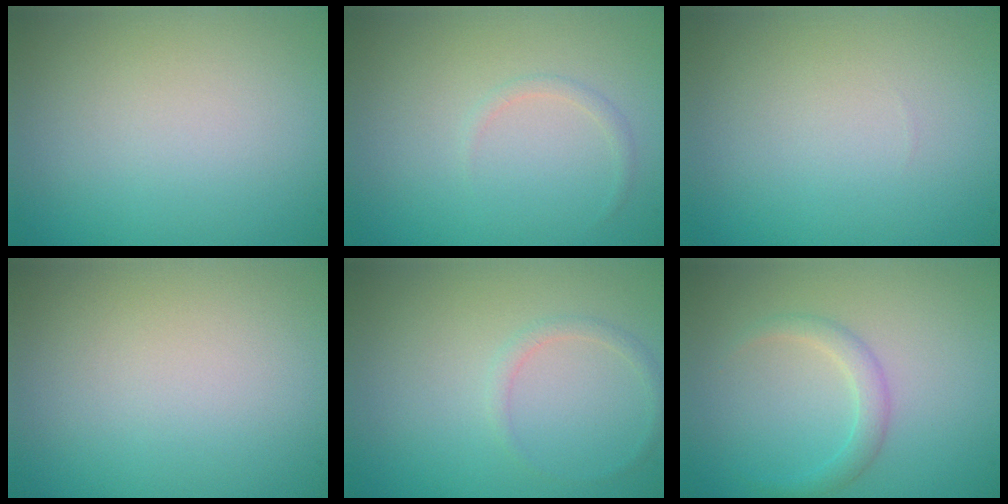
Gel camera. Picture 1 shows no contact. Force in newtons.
{"total": 0.7, "press": 0.7, "slide": 0.0}
{"total": 0.0}
{"total": 0.0}
{"total": 0.9, "press": 0.9, "slide": 0.1}
{"total": 1.7, "press": 1.7, "slide": 0.1}